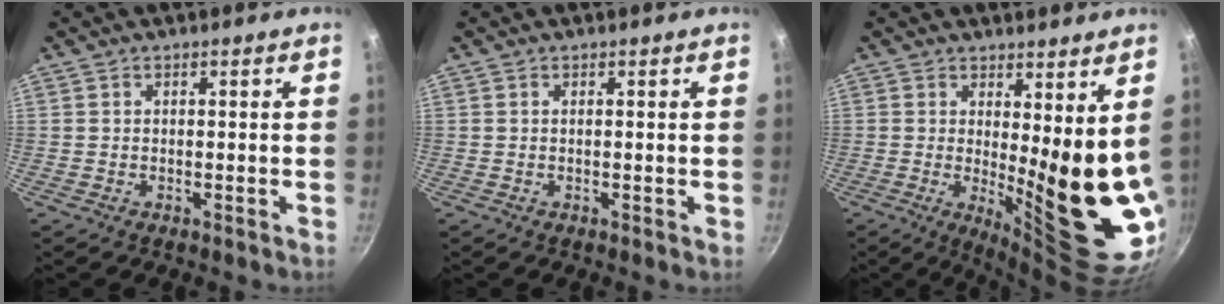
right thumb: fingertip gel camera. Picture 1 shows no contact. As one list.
[{"total": 0.0}, {"total": 15.1, "force": [1.6, 4.4, 14.3], "torque": [-0.165, -0.050, 0.034]}]